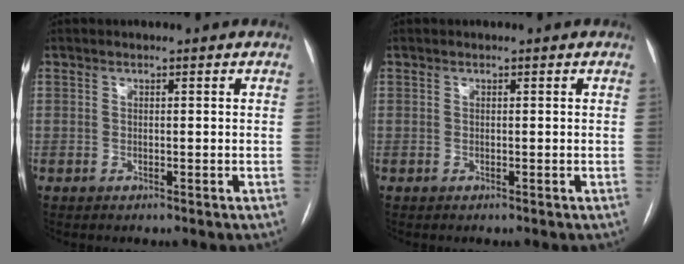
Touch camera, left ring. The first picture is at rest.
{"total": 0.0}